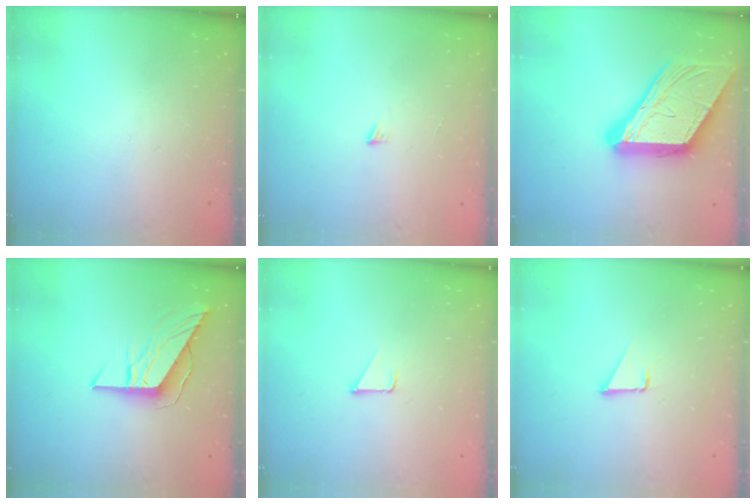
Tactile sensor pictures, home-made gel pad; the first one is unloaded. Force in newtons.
{"total": 3.0, "press": 3.0, "slide": 0.3}
{"total": 22.4, "press": 22.2, "slide": 2.6}
{"total": 8.7, "press": 8.7, "slide": 0.7}
{"total": 2.8, "press": 2.8, "slide": 0.2}
{"total": 1.7, "press": 1.7, "slide": 0.1}